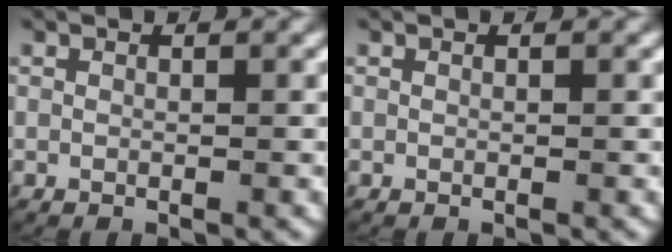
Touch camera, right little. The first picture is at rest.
{"total": 0.0}